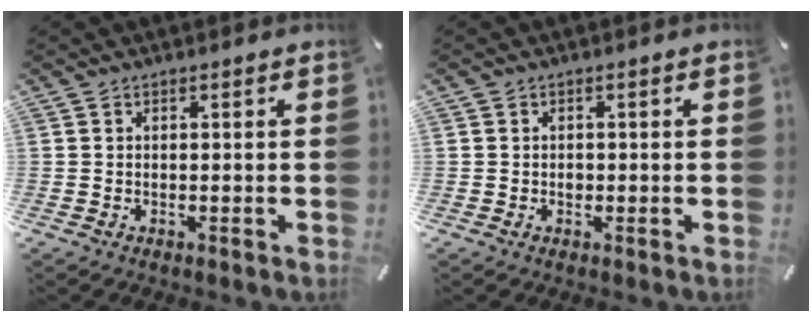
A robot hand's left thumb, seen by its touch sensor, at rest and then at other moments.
{"total": 1.1, "force": [0.0, 1.0, 0.5], "torque": [-0.010, 0.004, -0.002]}